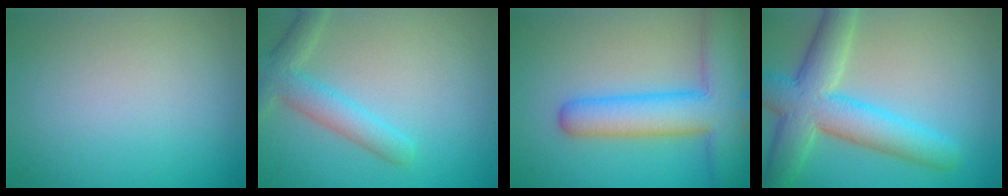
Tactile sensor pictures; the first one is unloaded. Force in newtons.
{"total": 3.8, "press": 3.8, "slide": 0.3}
{"total": 9.0, "press": 9.0, "slide": 0.4}
{"total": 7.9, "press": 7.9, "slide": 0.5}